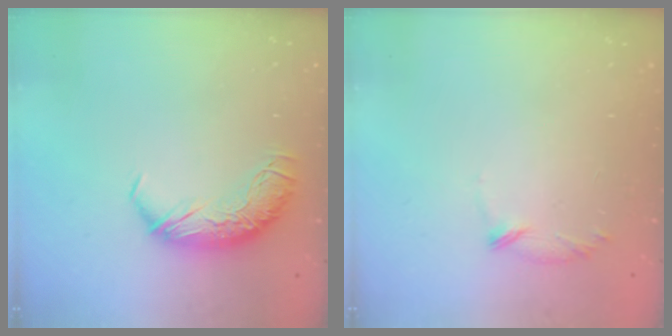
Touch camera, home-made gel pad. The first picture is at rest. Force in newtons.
{"total": 6.2, "press": 6.1, "slide": 0.8}